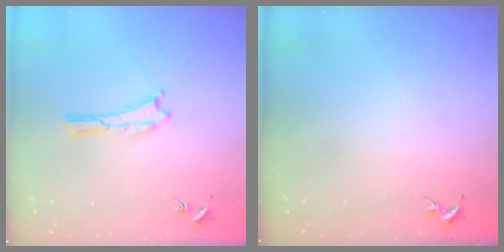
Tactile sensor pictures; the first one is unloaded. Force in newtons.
{"total": 0.0}